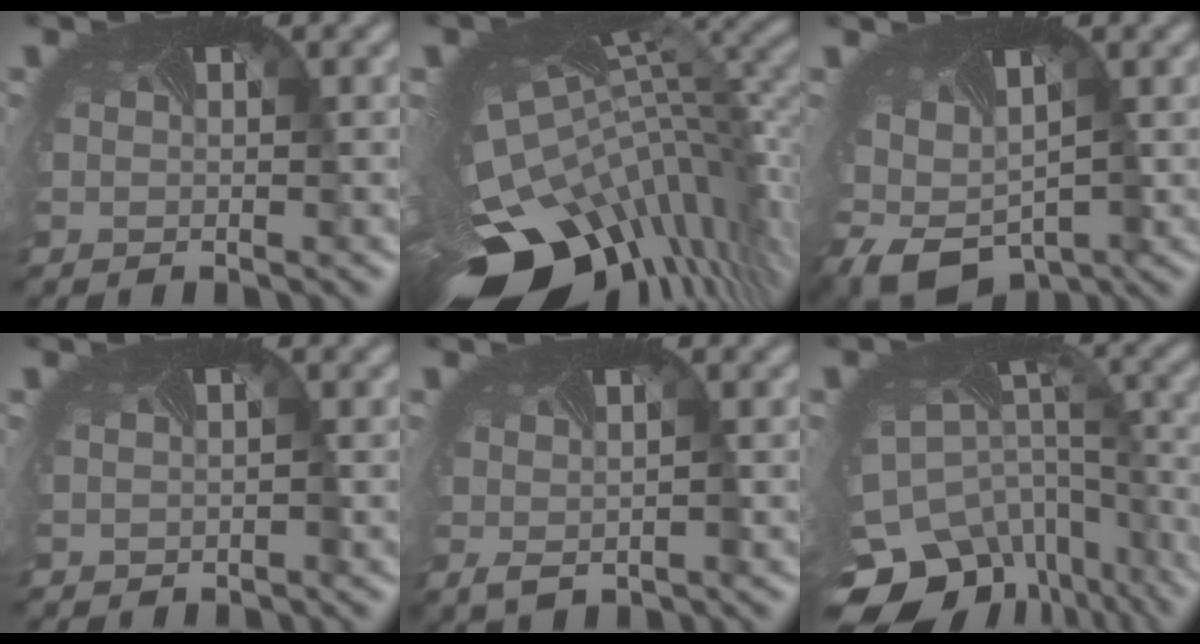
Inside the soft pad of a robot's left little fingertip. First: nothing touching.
{"total": 14.4, "force": [-5.9, 7.7, 10.6], "torque": [-0.238, -0.048, -0.074]}
{"total": 5.0, "force": [-1.0, 3.9, 3.0], "torque": [-0.068, -0.026, -0.008]}
{"total": 0.7, "force": [0.0, 0.4, -0.6], "torque": [0.012, 0.001, 0.000]}
{"total": 0.9, "force": [-0.2, 0.8, 0.4], "torque": [-0.018, -0.002, 0.001]}
{"total": 14.8, "force": [-9.7, 9.5, 6.0], "torque": [-0.153, -0.052, -0.103]}